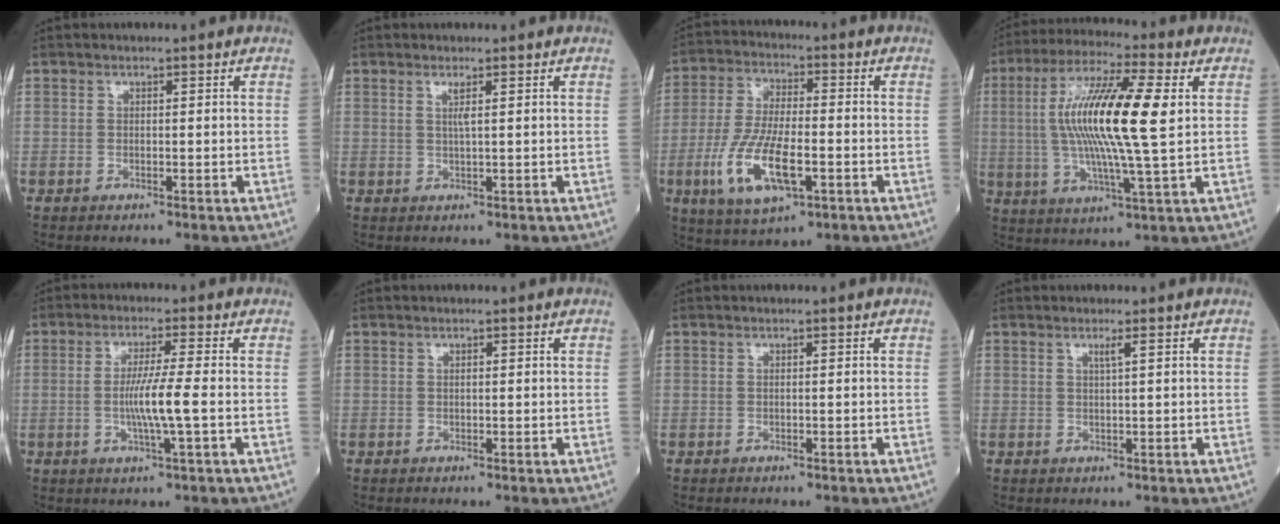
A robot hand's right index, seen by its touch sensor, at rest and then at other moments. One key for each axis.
{"total": 1.8, "fx": 0.6, "fy": -0.3, "fz": 1.7, "tx": -0.035, "ty": -0.003, "tz": 0.012}
{"total": 12.4, "fx": -4.0, "fy": 4.0, "fz": 11.1, "tx": -0.229, "ty": -0.010, "tz": -0.072}
{"total": 16.0, "fx": 2.1, "fy": 1.2, "fz": 15.8, "tx": -0.312, "ty": 0.011, "tz": 0.031}
{"total": 6.0, "fx": -1.0, "fy": -0.7, "fz": 5.9, "tx": -0.114, "ty": -0.004, "tz": -0.020}
{"total": 0.0}
{"total": 0.0}
{"total": 1.1, "fx": 0.5, "fy": -0.3, "fz": 0.9, "tx": -0.023, "ty": -0.004, "tz": 0.011}